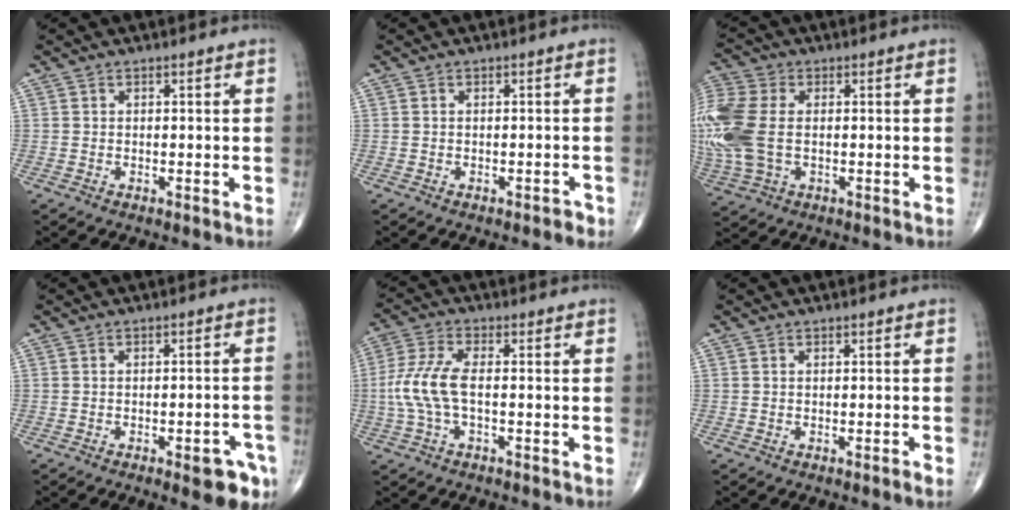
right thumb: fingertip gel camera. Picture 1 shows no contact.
{"total": 1.2, "force": [-0.7, 0.6, 0.8], "torque": [-0.012, 0.004, -0.008]}
{"total": 15.2, "force": [-0.1, 9.6, 11.8], "torque": [-0.319, 0.005, 0.003]}
{"total": 6.7, "force": [-3.4, 2.3, 5.3], "torque": [-0.050, 0.013, -0.036]}
{"total": 8.2, "force": [-0.9, 3.2, 7.5], "torque": [-0.192, 0.016, -0.021]}
{"total": 0.7, "force": [-0.4, 0.0, 0.6], "torque": [-0.013, -0.002, -0.006]}